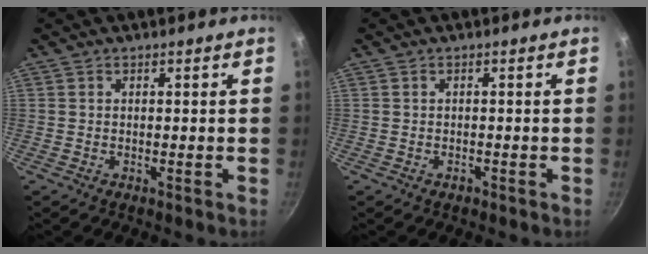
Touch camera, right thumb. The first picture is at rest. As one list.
[{"total": 0.6, "force": [-0.4, 0.4, 0.2], "torque": [-0.003, 0.007, -0.003]}]